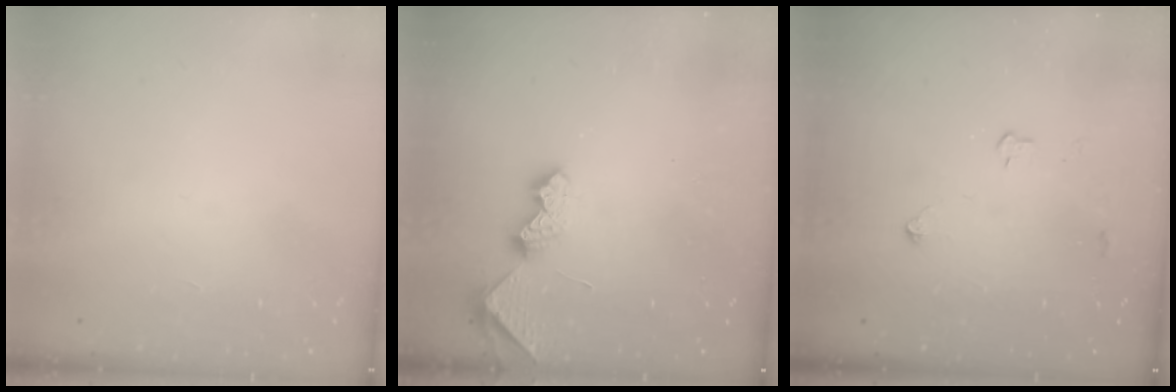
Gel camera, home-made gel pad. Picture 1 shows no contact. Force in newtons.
{"total": 6.6, "press": 6.6, "slide": 0.3}
{"total": 3.2, "press": 3.1, "slide": 0.5}